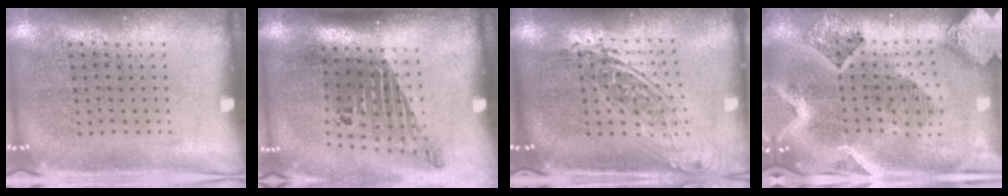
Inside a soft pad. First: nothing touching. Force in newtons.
{"total": 1.8, "press": 1.2, "slide": 1.4}
{"total": 1.8, "press": 1.4, "slide": 1.2}
{"total": 3.2, "press": 2.7, "slide": 1.7}